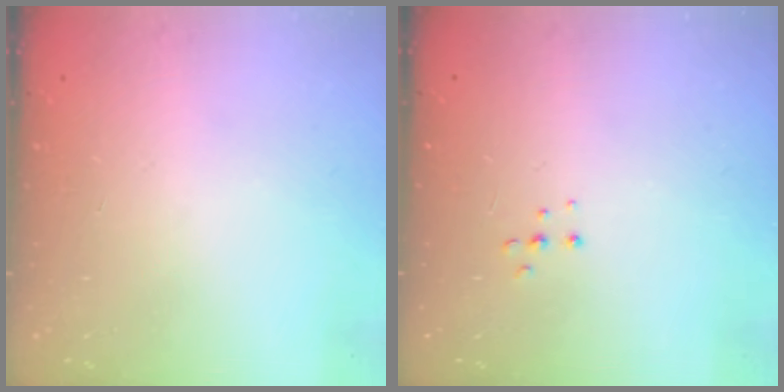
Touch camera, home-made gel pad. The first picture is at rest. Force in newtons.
{"total": 4.0, "press": 3.9, "slide": 0.8}